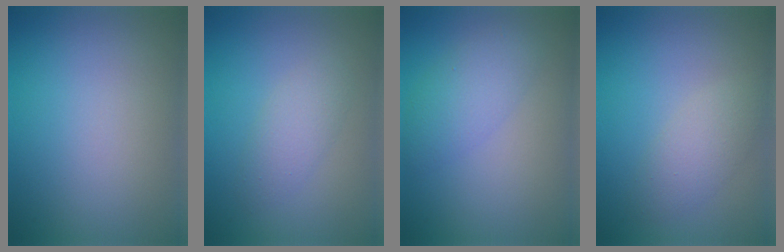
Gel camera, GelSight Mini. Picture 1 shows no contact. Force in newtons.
{"total": 2.2, "press": 2.2, "slide": 0.1}
{"total": 1.9, "press": 1.9, "slide": 0.2}
{"total": 2.6, "press": 2.6, "slide": 0.2}